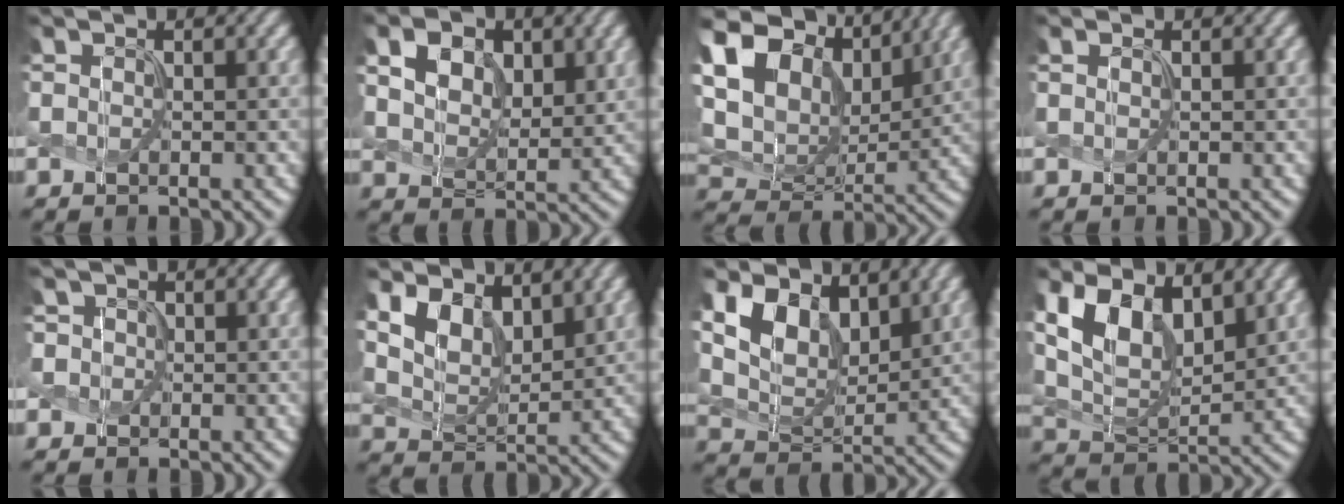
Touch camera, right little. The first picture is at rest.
{"total": 4.9, "force": [2.3, 3.2, 2.9], "torque": [-0.060, -0.004, 0.040]}
{"total": 13.0, "force": [5.7, 8.4, 8.0], "torque": [-0.186, 0.021, 0.102]}
{"total": 0.6, "force": [0.3, 0.2, 0.5], "torque": [-0.014, 0.002, 0.003]}
{"total": 2.8, "force": [0.3, 2.6, 1.0], "torque": [-0.006, 0.018, -0.018]}
{"total": 5.6, "force": [3.3, 3.2, 3.2], "torque": [-0.076, -0.010, 0.055]}
{"total": 7.3, "force": [3.8, 4.5, 4.3], "torque": [-0.097, -0.004, 0.063]}
{"total": 8.9, "force": [3.9, 4.7, 6.4], "torque": [-0.136, 0.000, 0.070]}